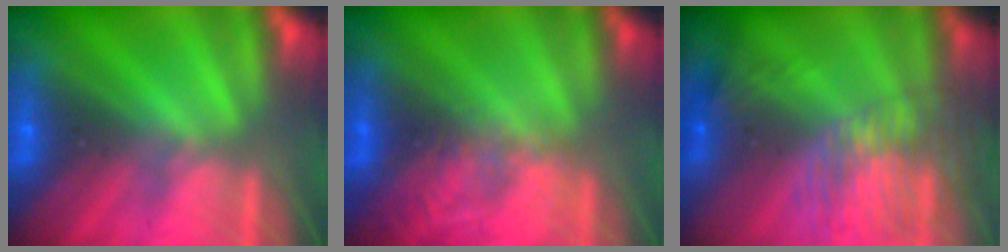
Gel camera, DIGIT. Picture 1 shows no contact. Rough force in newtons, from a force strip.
{"total": 2.1}
{"total": 8.8}